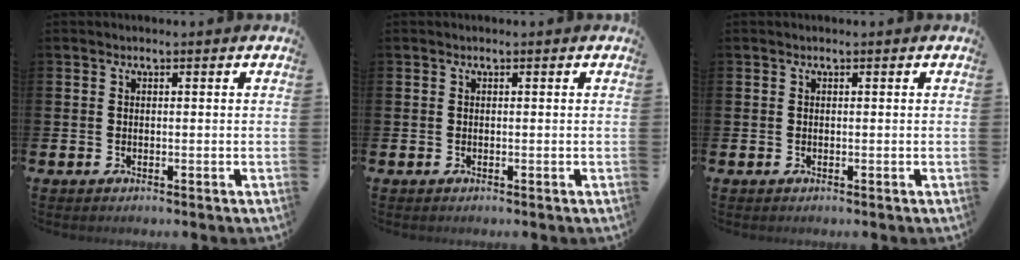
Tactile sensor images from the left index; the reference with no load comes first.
{"total": 0.0}
{"total": 0.0}